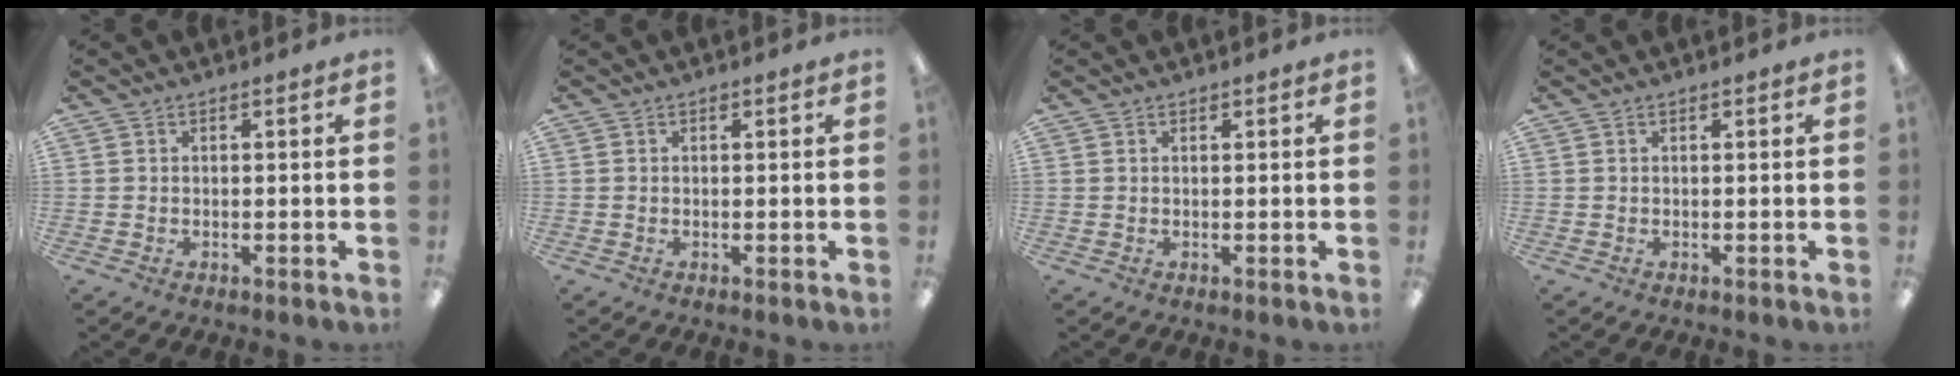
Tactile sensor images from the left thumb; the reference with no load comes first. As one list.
[{"total": 0.0}, {"total": 0.5, "force": [0.4, 0.3, 0.1], "torque": [-0.003, 0.001, 0.008]}, {"total": 0.0}]